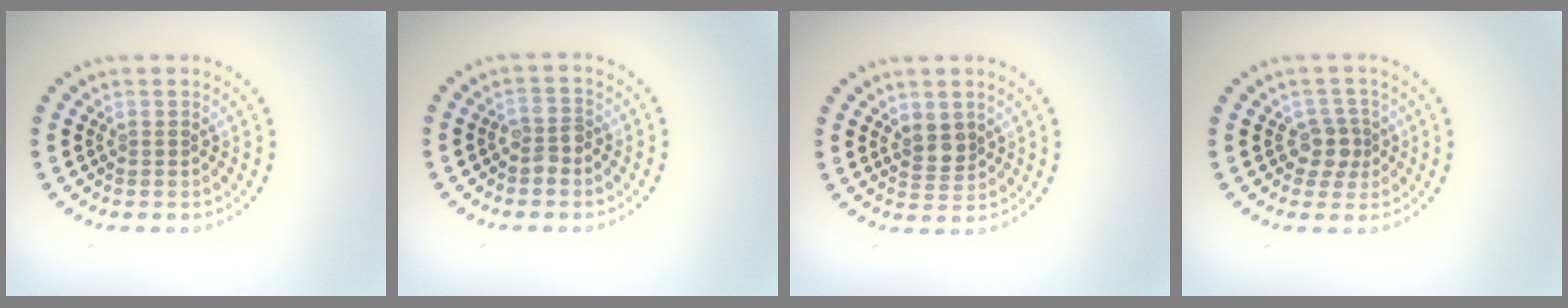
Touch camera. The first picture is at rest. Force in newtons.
{"total": 1.8, "press": 1.6, "slide": 0.6}
{"total": 1.9, "press": 1.8, "slide": 0.7}
{"total": 2.2, "press": 1.8, "slide": 1.3}